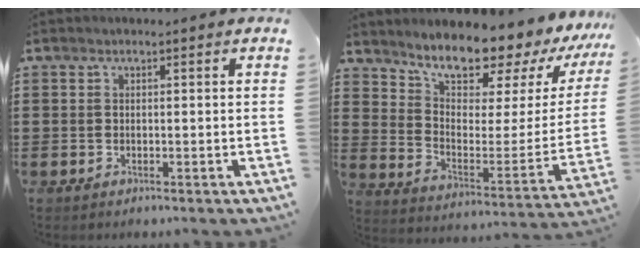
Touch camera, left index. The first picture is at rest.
{"total": 9.1, "force": [8.6, 1.8, 2.3], "torque": [-0.062, -0.086, 0.144]}